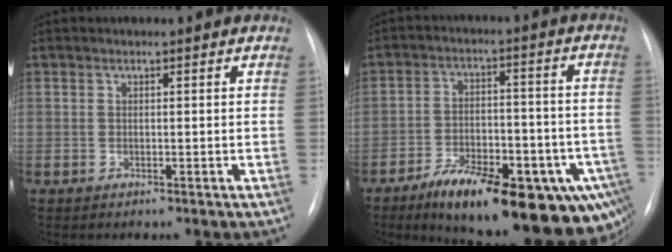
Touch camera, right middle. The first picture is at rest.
{"total": 22.4, "force": [-14.8, 7.8, 14.9], "torque": [-0.144, 0.021, -0.208]}